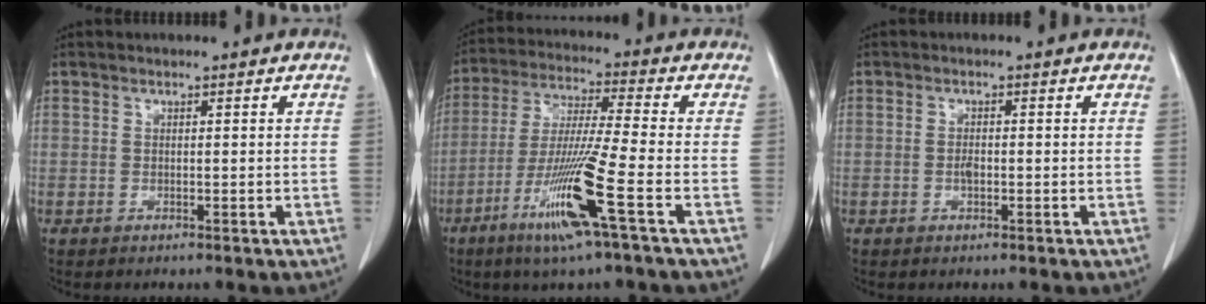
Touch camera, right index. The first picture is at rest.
{"total": 13.4, "force": [-5.9, -1.1, 11.9], "torque": [-0.240, -0.027, -0.116]}
{"total": 1.2, "force": [-0.3, 0.5, 1.1], "torque": [-0.022, 0.001, -0.005]}